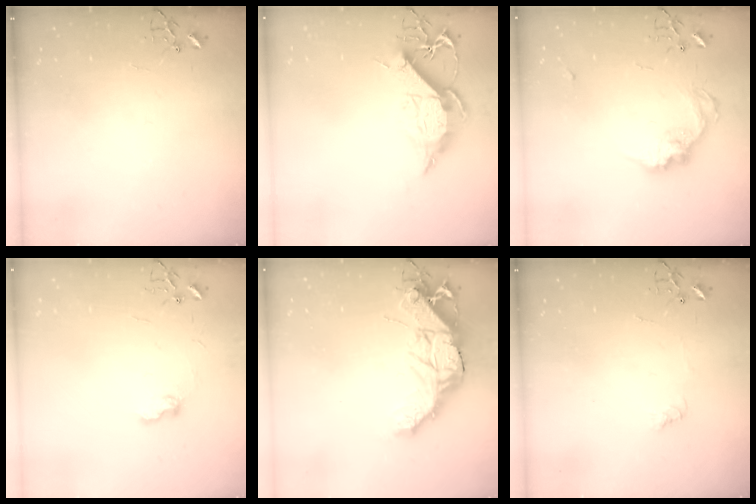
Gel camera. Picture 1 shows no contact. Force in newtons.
{"total": 13.0, "press": 13.0, "slide": 1.1}
{"total": 13.5, "press": 13.5, "slide": 0.8}
{"total": 7.6, "press": 7.5, "slide": 0.7}
{"total": 17.7, "press": 17.6, "slide": 1.5}
{"total": 4.9, "press": 4.9, "slide": 0.7}